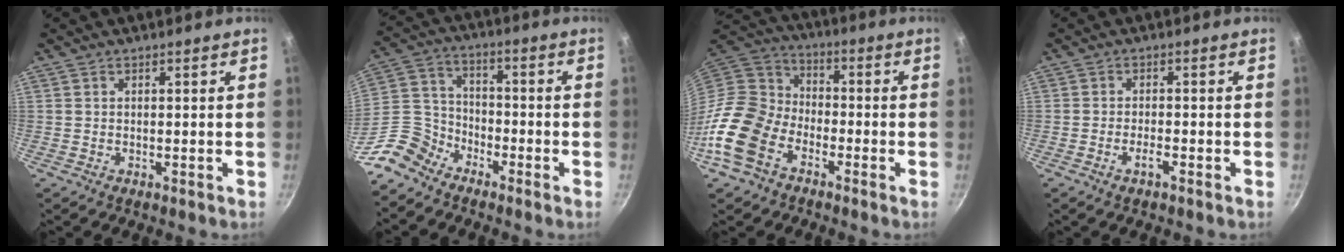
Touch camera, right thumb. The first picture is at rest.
{"total": 9.7, "force": [-7.3, 5.6, 2.8], "torque": [-0.033, 0.065, -0.168]}
{"total": 15.9, "force": [-7.6, 10.7, 9.0], "torque": [-0.165, 0.054, -0.171]}
{"total": 2.1, "force": [-1.3, 0.4, 1.6], "torque": [-0.035, 0.010, -0.028]}